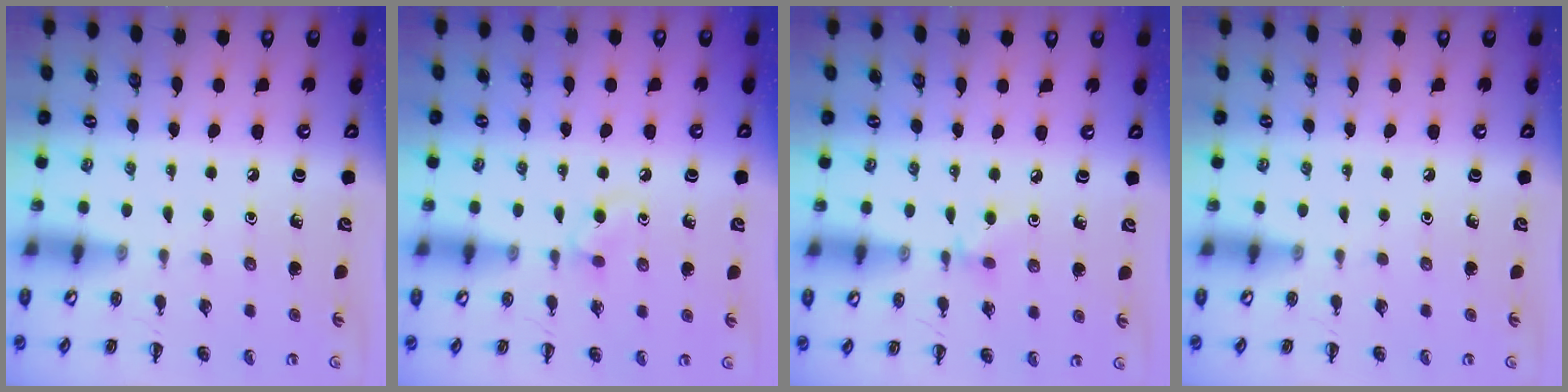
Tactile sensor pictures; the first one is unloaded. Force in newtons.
{"total": 2.9, "press": 2.6, "slide": 1.3}
{"total": 2.8, "press": 2.6, "slide": 1.0}
{"total": 0.0}